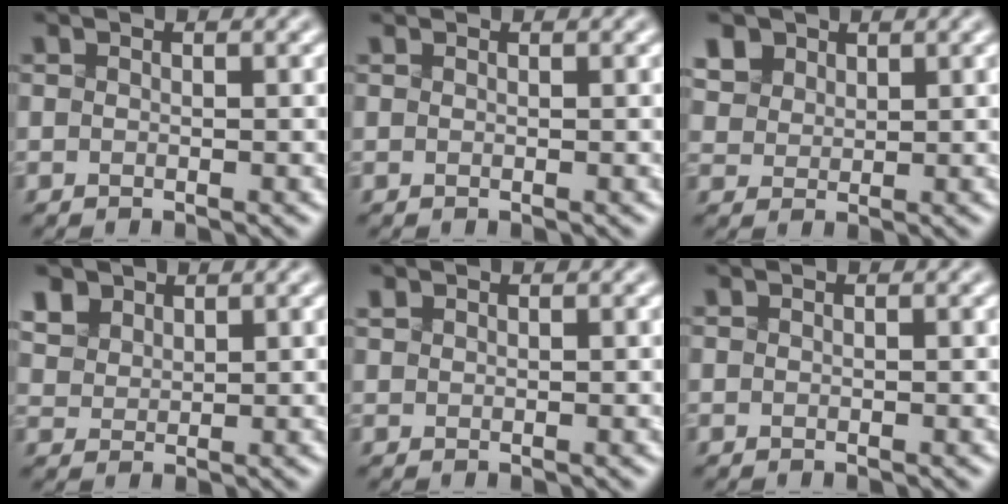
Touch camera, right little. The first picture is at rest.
{"total": 0.0}
{"total": 7.6, "force": [4.3, 5.4, 3.3], "torque": [-0.093, 0.023, 0.072]}
{"total": 5.8, "force": [3.5, 3.8, 2.6], "torque": [-0.091, 0.014, 0.066]}
{"total": 0.6, "force": [0.4, 0.4, 0.2], "torque": [-0.009, 0.008, 0.010]}
{"total": 0.0}